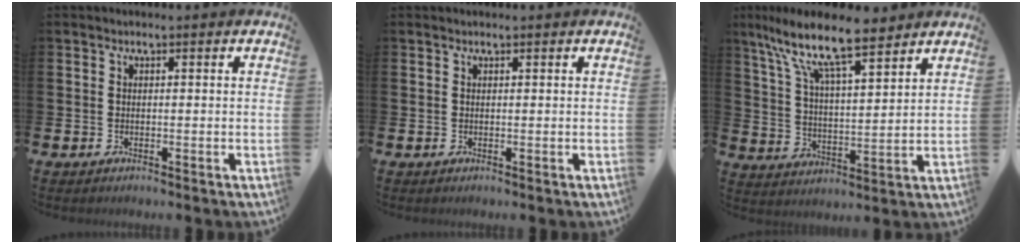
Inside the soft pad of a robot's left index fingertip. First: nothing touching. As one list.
[{"total": 0.0}, {"total": 11.1, "force": [9.0, 2.5, 6.1], "torque": [-0.144, -0.042, 0.156]}]